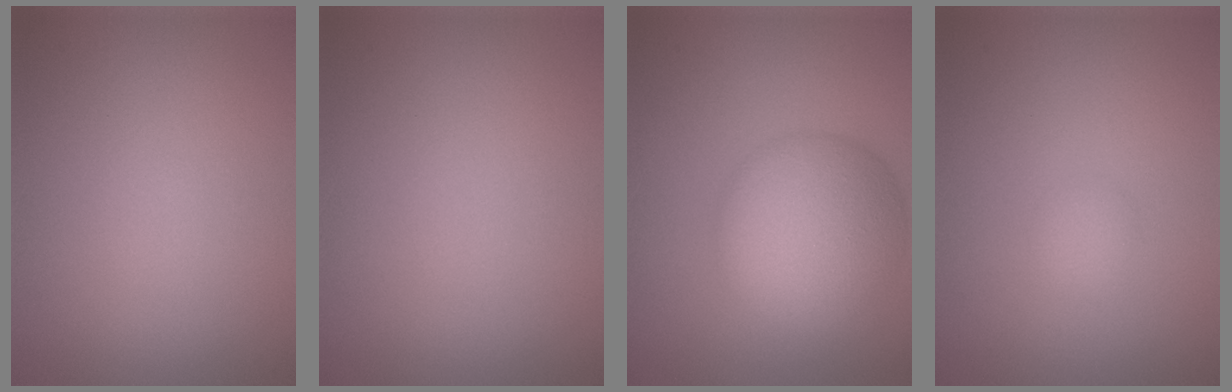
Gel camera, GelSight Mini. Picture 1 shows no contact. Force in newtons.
{"total": 0.0}
{"total": 8.0, "press": 8.0, "slide": 0.4}
{"total": 1.0, "press": 1.0, "slide": 0.1}